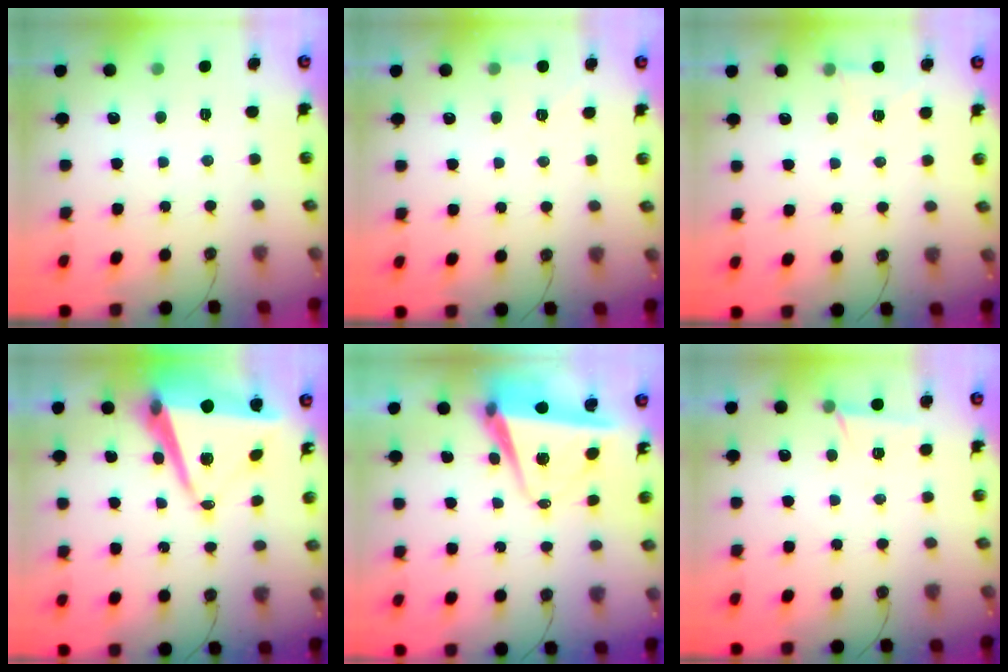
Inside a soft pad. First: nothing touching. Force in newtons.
{"total": 2.5, "press": 2.4, "slide": 0.7}
{"total": 5.0, "press": 3.5, "slide": 3.6}
{"total": 12.8, "press": 12.4, "slide": 3.2}
{"total": 6.8, "press": 5.9, "slide": 3.5}
{"total": 5.5, "press": 3.2, "slide": 4.4}